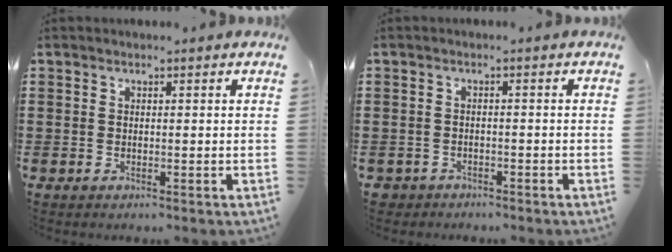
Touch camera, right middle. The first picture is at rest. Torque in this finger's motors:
{"motor_torque": [-0.06, -0.05, -0.04, -0.01]}